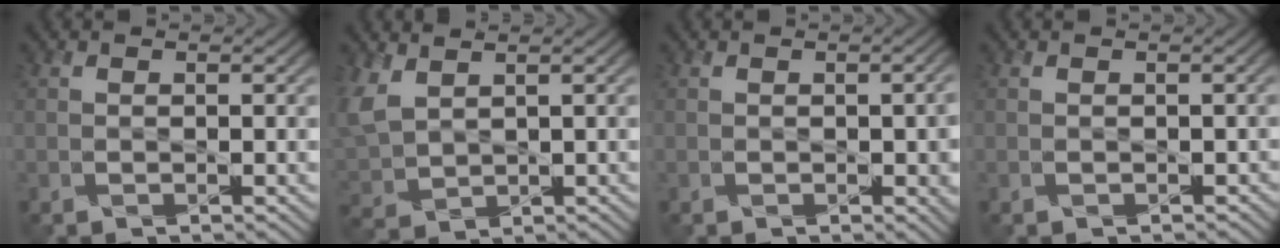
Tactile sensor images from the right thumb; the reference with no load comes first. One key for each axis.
{"total": 5.9, "fx": 2.6, "fy": 3.7, "fz": 3.8, "tx": -0.122, "ty": -0.005, "tz": 0.058}
{"total": 3.2, "fx": -0.5, "fy": 1.7, "fz": 2.7, "tx": -0.033, "ty": -0.007, "tz": 0.003}
{"total": 0.6, "fx": -0.1, "fy": 0.4, "fz": 0.4, "tx": -0.007, "ty": -0.003, "tz": 0.004}